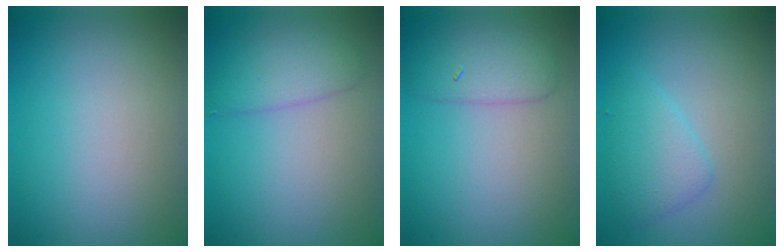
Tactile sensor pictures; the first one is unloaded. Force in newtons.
{"total": 2.9, "press": 2.9, "slide": 0.1}
{"total": 3.0, "press": 3.0, "slide": 0.2}
{"total": 2.6, "press": 2.6, "slide": 0.1}